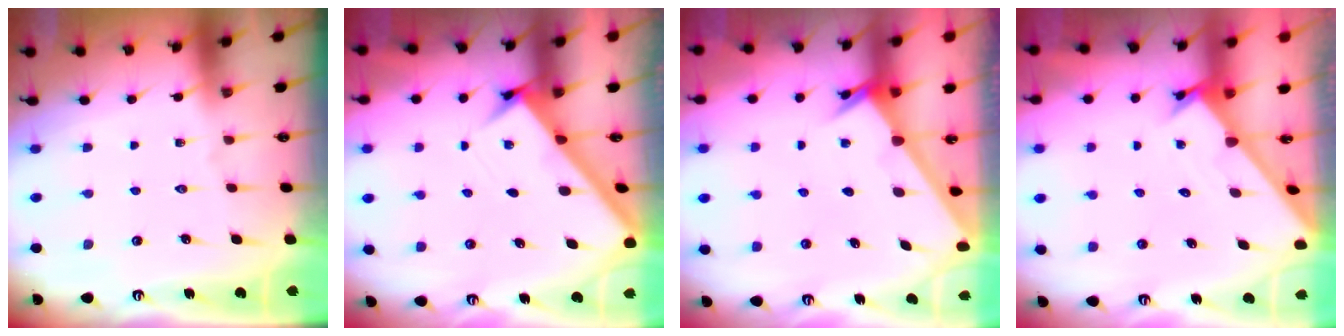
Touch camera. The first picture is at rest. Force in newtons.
{"total": 3.1, "press": 3.0, "slide": 0.4}
{"total": 2.4, "press": 2.4, "slide": 0.2}
{"total": 1.7, "press": 1.7, "slide": 0.1}